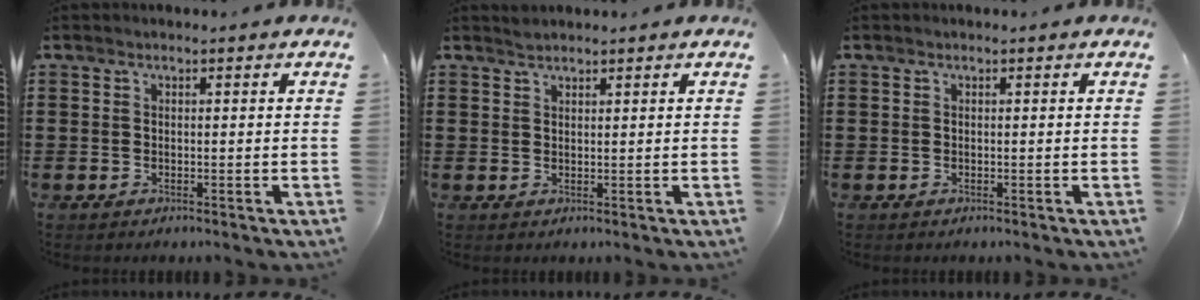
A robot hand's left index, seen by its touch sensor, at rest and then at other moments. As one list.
[{"total": 1.3, "force": [1.2, 0.2, 0.2], "torque": [-0.006, 0.000, 0.024]}, {"total": 0.0}]